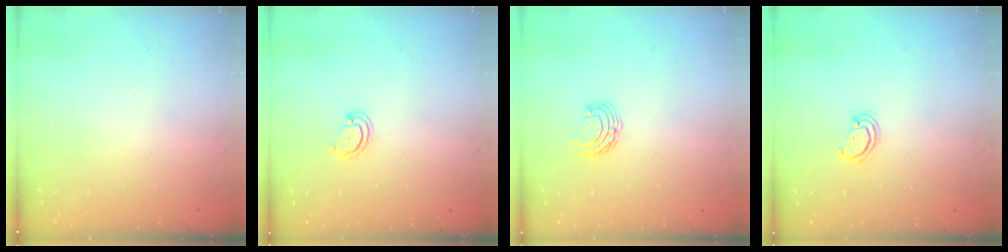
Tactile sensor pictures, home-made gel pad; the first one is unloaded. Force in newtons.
{"total": 2.5, "press": 2.5, "slide": 0.2}
{"total": 5.2, "press": 5.2, "slide": 0.5}
{"total": 2.5, "press": 2.4, "slide": 0.2}